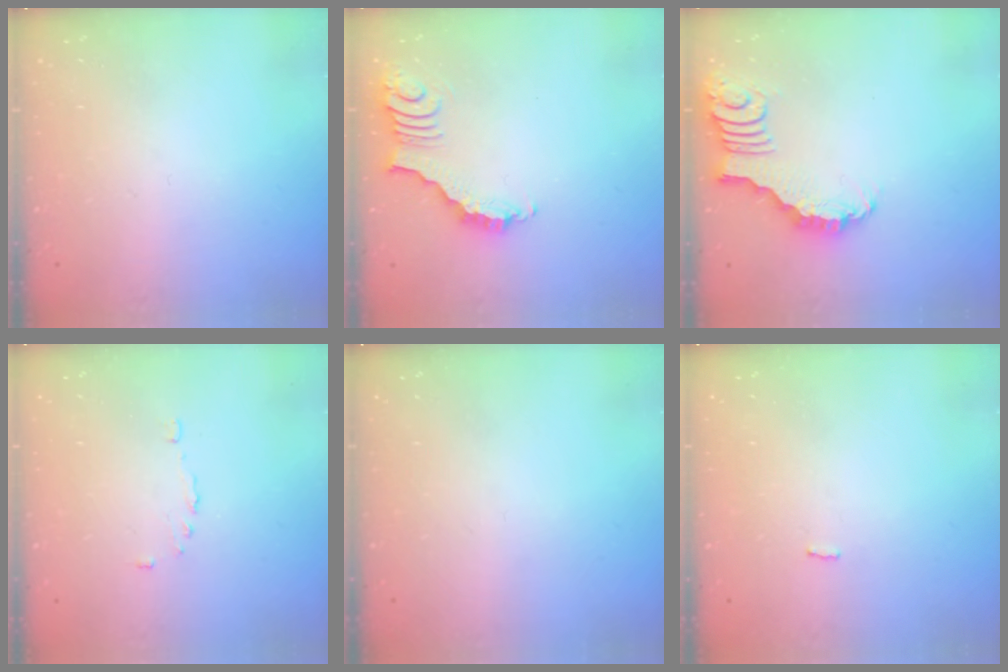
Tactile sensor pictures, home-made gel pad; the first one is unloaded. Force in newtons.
{"total": 3.8, "press": 3.7, "slide": 0.7}
{"total": 3.1, "press": 3.1, "slide": 0.3}
{"total": 2.9, "press": 2.9, "slide": 0.5}
{"total": 0.0}
{"total": 2.0, "press": 2.0, "slide": 0.3}